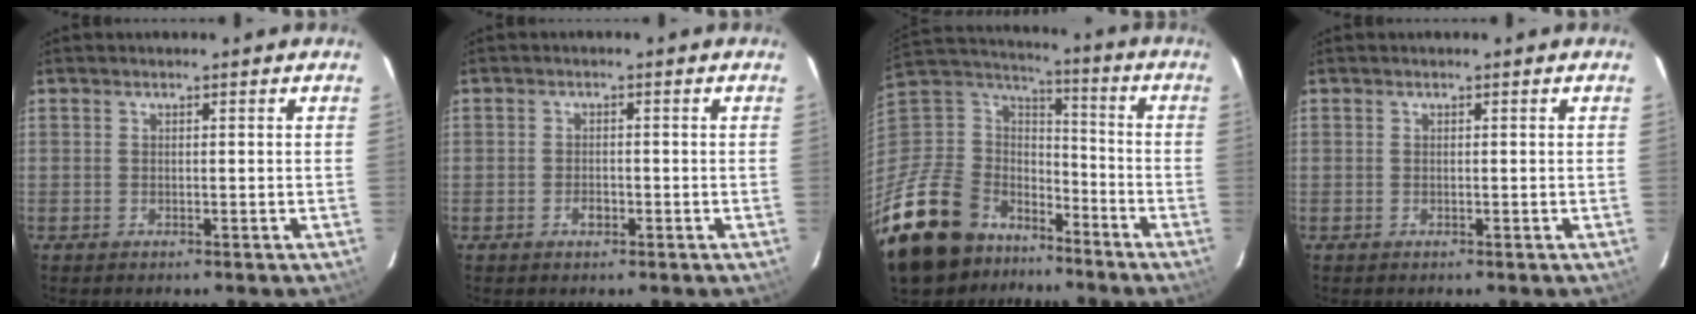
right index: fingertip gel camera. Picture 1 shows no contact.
{"total": 2.0, "force": [-0.9, 1.3, 1.2], "torque": [-0.024, 0.003, -0.015]}
{"total": 24.0, "force": [-17.1, 14.3, 8.9], "torque": [-0.220, 0.035, -0.279]}
{"total": 0.0}